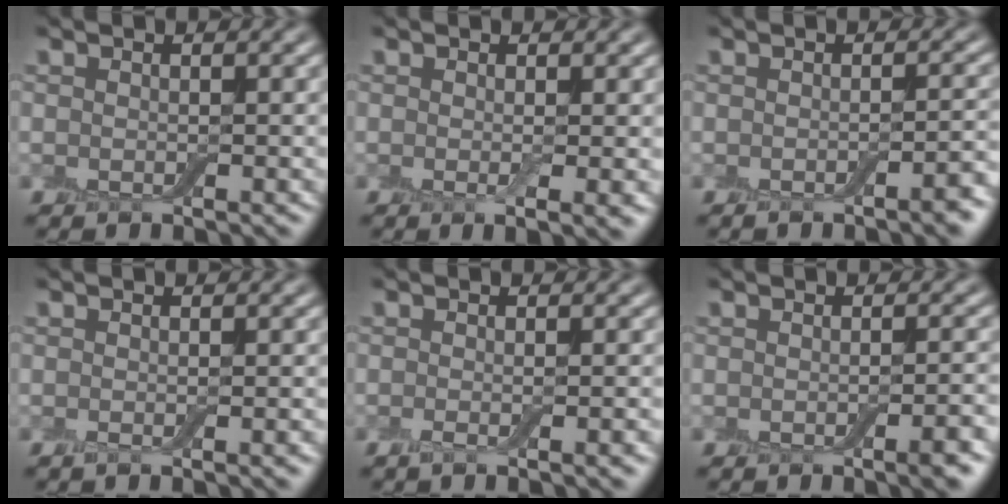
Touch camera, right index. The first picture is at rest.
{"total": 2.0, "force": [0.0, 0.3, 2.0], "torque": [-0.027, -0.008, 0.002]}
{"total": 2.3, "force": [-1.2, 0.6, 1.9], "torque": [-0.019, 0.003, -0.020]}
{"total": 1.9, "force": [-0.6, 0.5, 1.7], "torque": [-0.014, -0.001, -0.009]}
{"total": 2.9, "force": [-1.1, 1.1, 2.5], "torque": [-0.016, 0.000, -0.017]}
{"total": 2.5, "force": [-1.0, 0.6, 2.2], "torque": [-0.023, 0.003, -0.017]}